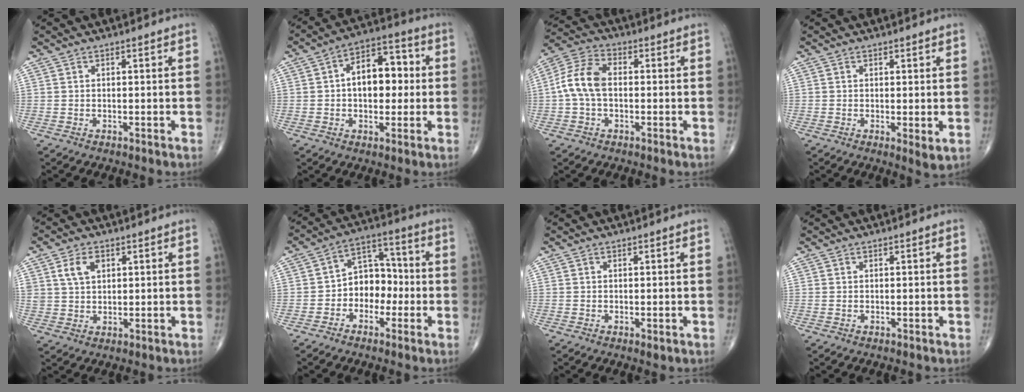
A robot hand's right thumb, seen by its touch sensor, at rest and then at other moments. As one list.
[{"total": 11.5, "force": [0.9, 7.1, 9.0], "torque": [-0.102, 0.025, 0.005]}, {"total": 8.6, "force": [-0.4, 5.3, 6.7], "torque": [-0.137, 0.026, -0.017]}, {"total": 2.5, "force": [-0.1, 0.7, 2.4], "torque": [-0.040, -0.012, -0.004]}, {"total": 5.1, "force": [2.1, 3.3, 3.3], "torque": [-0.054, -0.005, 0.043]}, {"total": 8.5, "force": [-1.9, 6.5, 5.1], "torque": [-0.037, 0.041, -0.048]}, {"total": 0.7, "force": [-0.2, 0.2, 0.7], "torque": [-0.013, -0.005, 0.000]}, {"total": 0.0}]